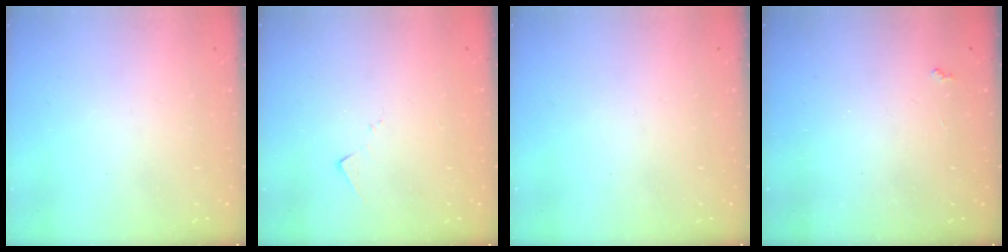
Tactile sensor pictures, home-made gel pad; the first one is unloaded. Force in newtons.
{"total": 6.1, "press": 6.1, "slide": 0.6}
{"total": 0.0}
{"total": 2.7, "press": 2.6, "slide": 0.4}